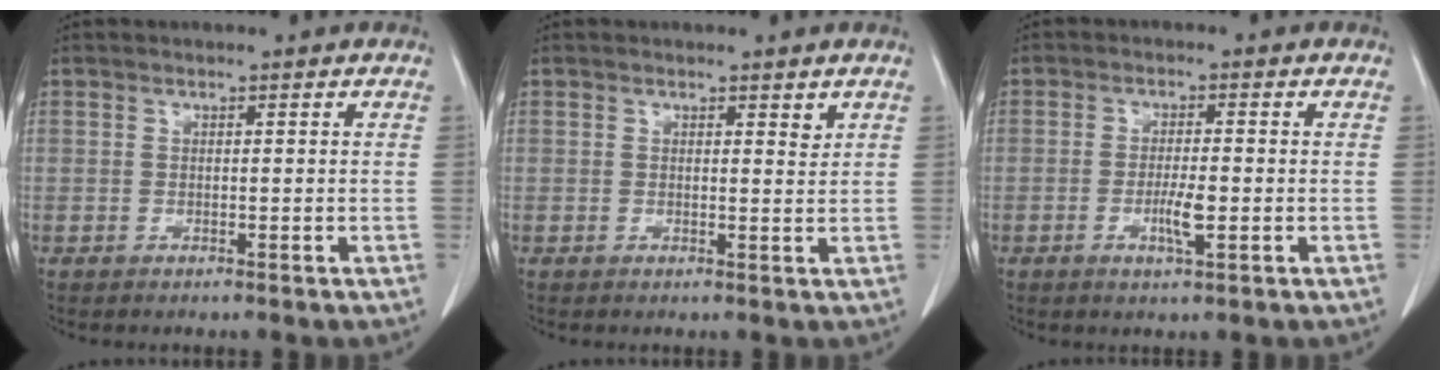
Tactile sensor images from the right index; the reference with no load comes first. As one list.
[{"total": 0.5, "force": [0.4, 0.1, 0.3], "torque": [-0.005, -0.003, 0.004]}, {"total": 3.8, "force": [-1.1, 0.5, 3.7], "torque": [-0.066, -0.001, -0.017]}]